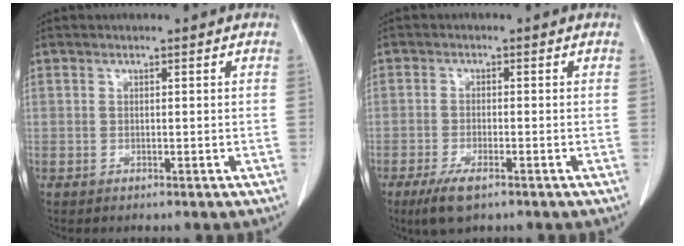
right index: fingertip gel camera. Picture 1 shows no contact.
{"total": 4.9, "force": [-3.1, 1.2, 3.6], "torque": [-0.076, -0.011, -0.053]}